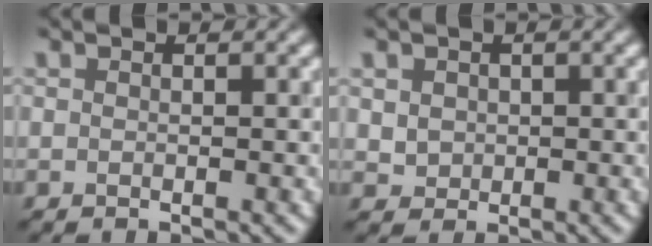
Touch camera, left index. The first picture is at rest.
{"total": 1.8, "force": [0.3, 1.7, 0.6], "torque": [-0.015, 0.001, 0.011]}